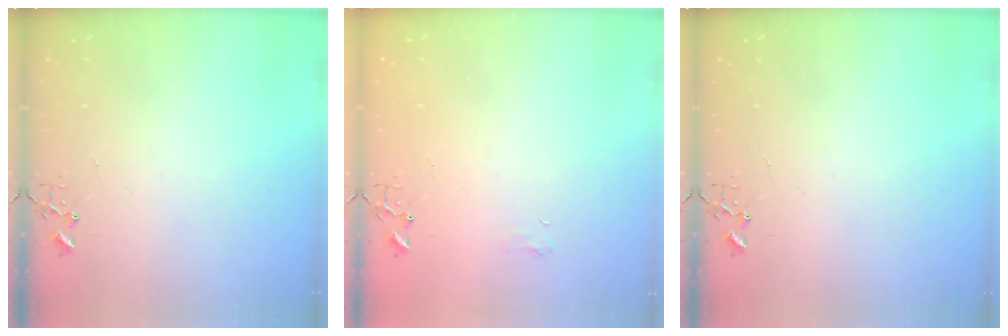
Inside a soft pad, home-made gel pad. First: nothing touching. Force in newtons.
{"total": 5.1, "press": 5.1, "slide": 0.6}
{"total": 0.0}